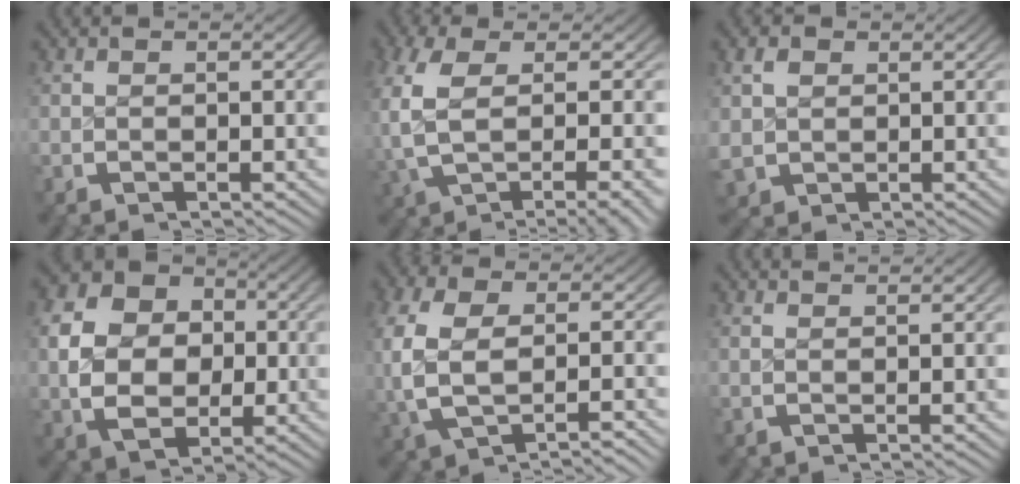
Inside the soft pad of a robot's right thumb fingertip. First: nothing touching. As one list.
[{"total": 8.2, "force": [-1.7, 3.6, 7.2], "torque": [-0.154, -0.022, -0.007]}, {"total": 3.0, "force": [0.7, 2.7, 1.0], "torque": [-0.024, -0.012, 0.024]}, {"total": 13.9, "force": [0.8, 10.9, 8.6], "torque": [-0.175, -0.016, 0.017]}, {"total": 6.7, "force": [-0.7, 4.3, 5.1], "torque": [-0.139, -0.014, 0.002]}, {"total": 1.0, "force": [0.9, -0.4, 0.2], "torque": [0.006, 0.003, 0.013]}]